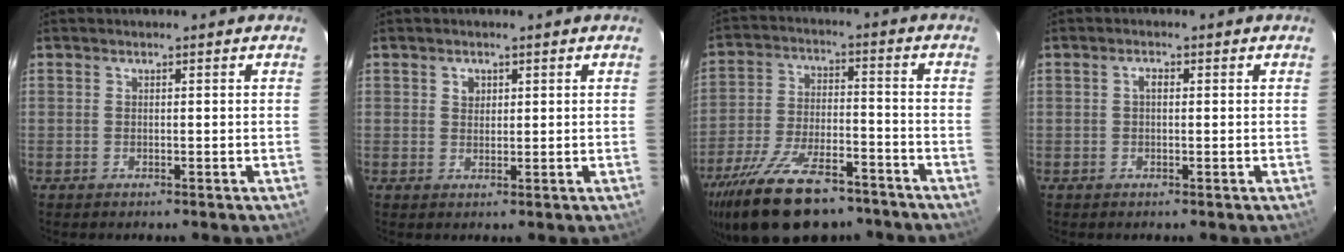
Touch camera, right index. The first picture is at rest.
{"total": 1.9, "force": [0.8, 1.6, 0.6], "torque": [-0.008, 0.007, 0.013]}
{"total": 23.2, "force": [-17.3, 9.3, 12.3], "torque": [-0.244, -0.023, -0.267]}
{"total": 1.5, "force": [0.2, 0.8, 1.2], "torque": [-0.023, 0.008, 0.000]}